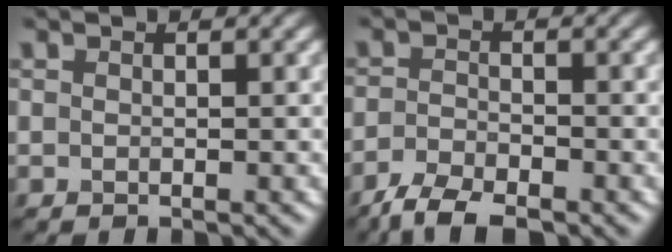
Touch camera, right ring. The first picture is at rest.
{"total": 4.0, "force": [-3.3, 1.1, 2.0], "torque": [-0.040, -0.007, -0.072]}